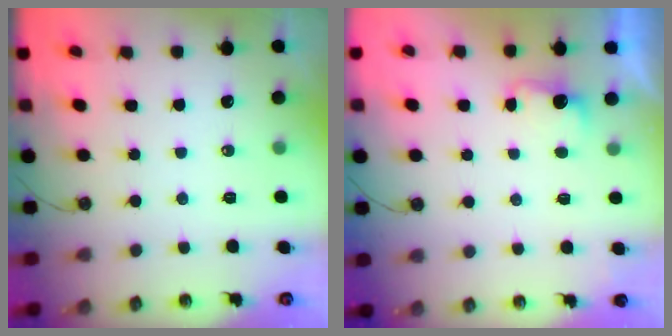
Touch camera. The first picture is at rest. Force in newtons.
{"total": 2.8, "press": 2.6, "slide": 0.9}